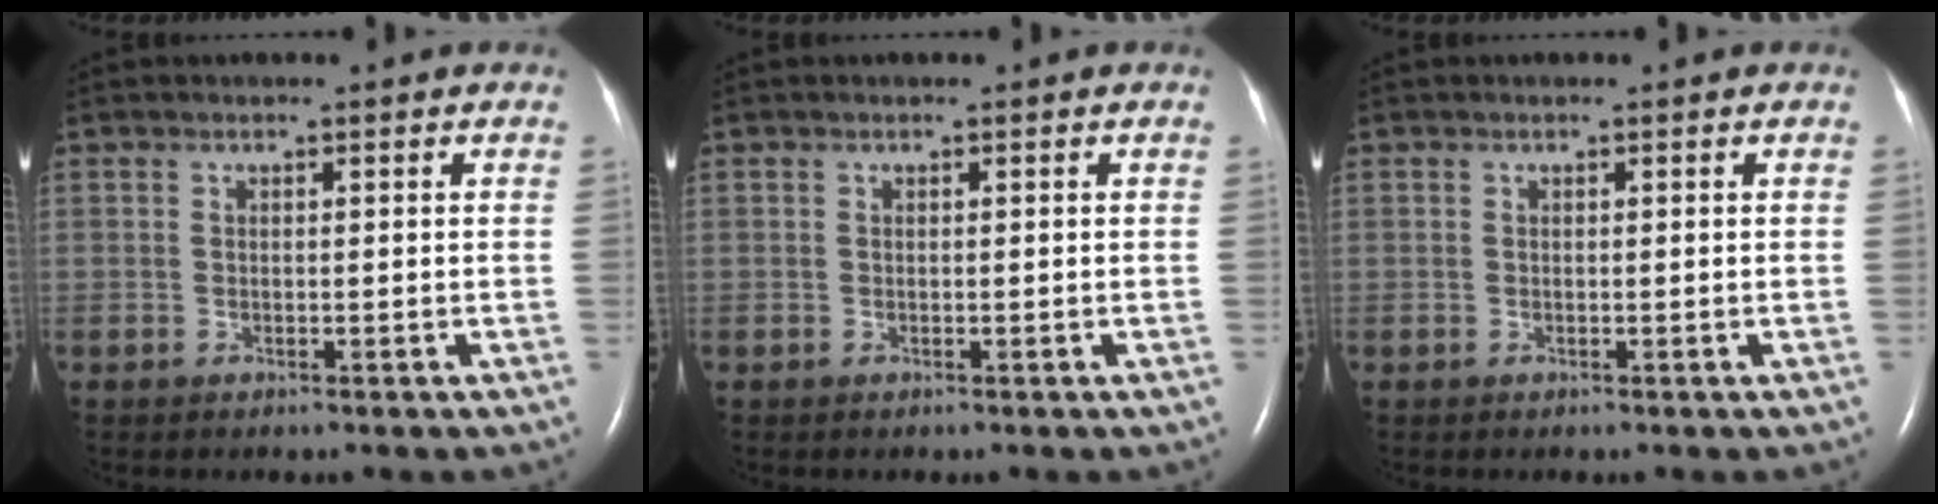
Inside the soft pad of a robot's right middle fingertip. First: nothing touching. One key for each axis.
{"total": 0.0}
{"total": 0.0}